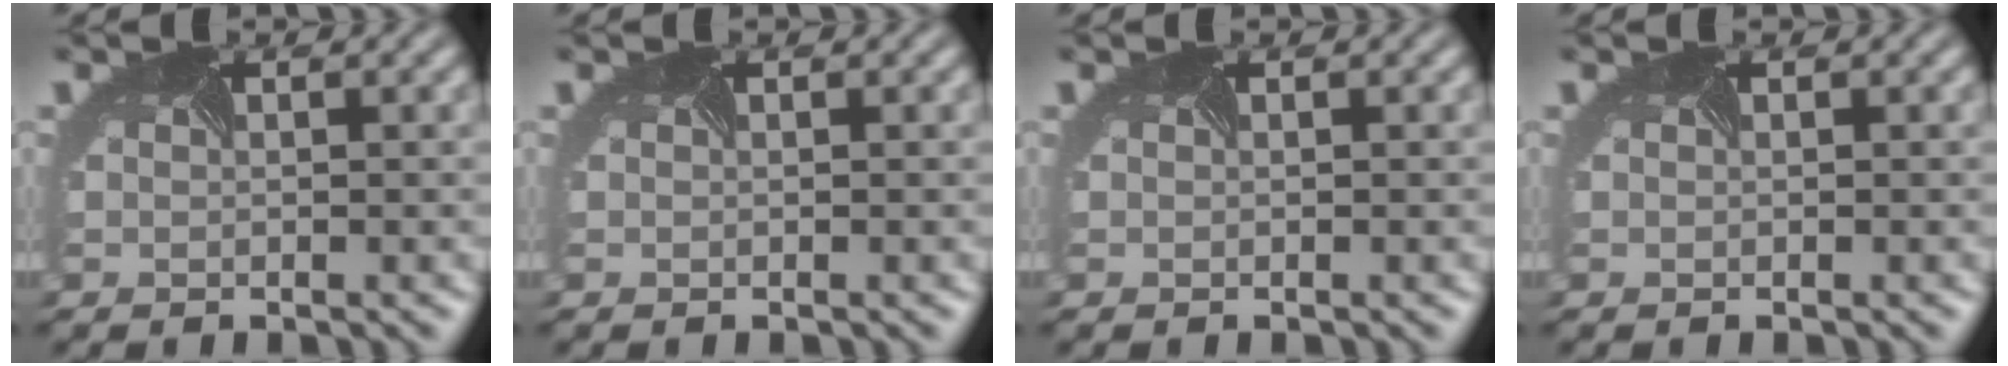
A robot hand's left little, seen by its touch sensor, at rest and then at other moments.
{"total": 0.0}
{"total": 0.0}
{"total": 0.0}